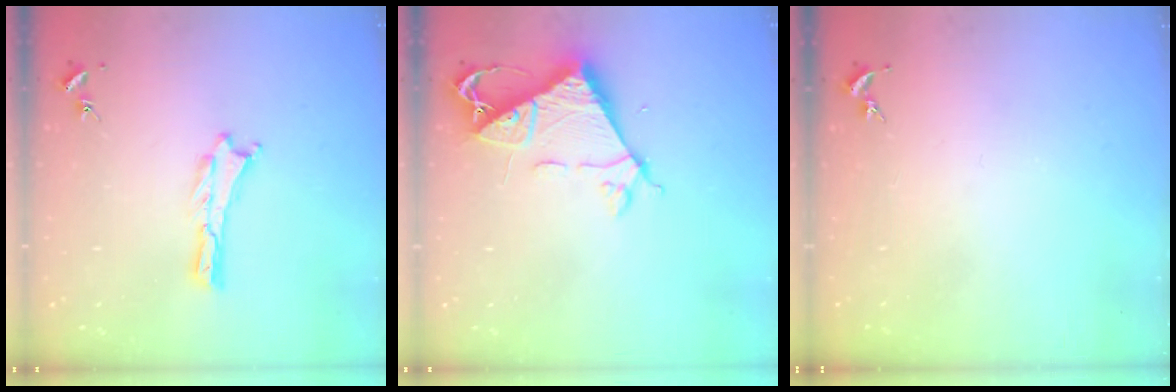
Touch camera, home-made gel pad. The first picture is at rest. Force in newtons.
{"total": 7.5, "press": 7.5, "slide": 0.1}
{"total": 0.0}